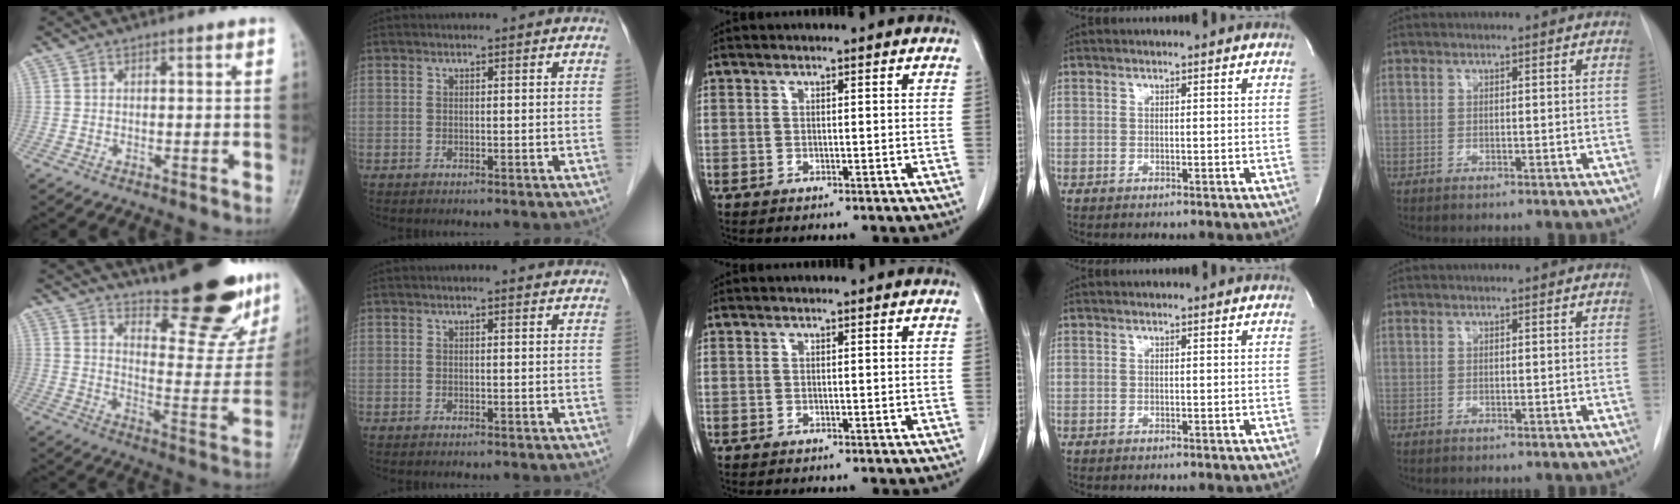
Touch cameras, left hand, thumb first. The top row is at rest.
{"thumb": {"total": 24.7, "force": [18.6, 7.1, 14.5], "torque": [-0.166, -0.114, 0.252]}, "index": {"total": 1.4, "force": [1.1, 0.2, 0.8], "torque": [-0.014, 0.010, 0.011]}}